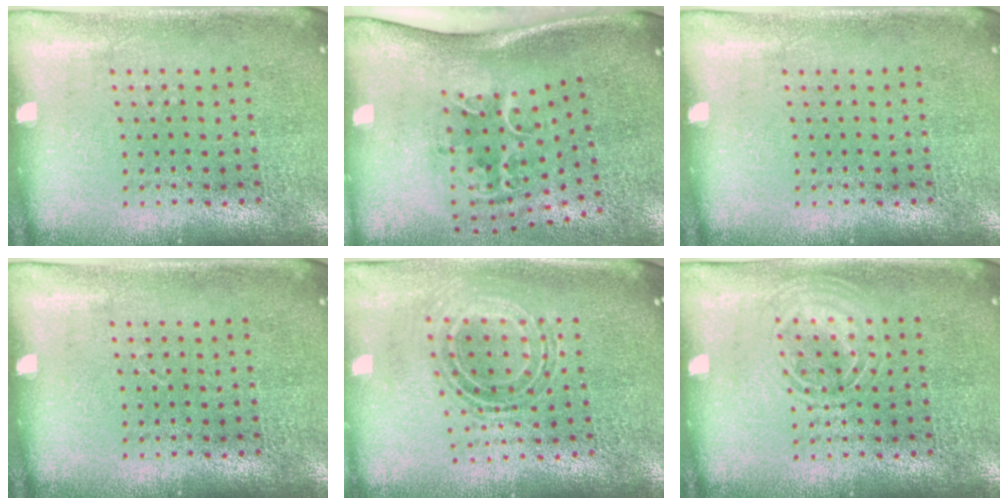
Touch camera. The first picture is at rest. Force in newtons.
{"total": 2.3, "press": 1.4, "slide": 1.8}
{"total": 0.0}
{"total": 0.0}
{"total": 0.7, "press": 0.7, "slide": 0.3}
{"total": 2.0, "press": 1.9, "slide": 0.3}